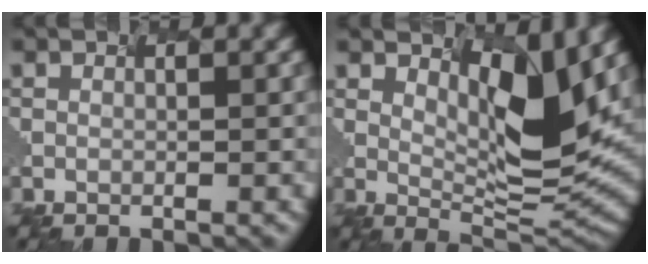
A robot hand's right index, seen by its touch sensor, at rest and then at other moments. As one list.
[{"total": 5.2, "force": [2.1, 1.0, 4.6], "torque": [-0.099, -0.024, 0.072]}]